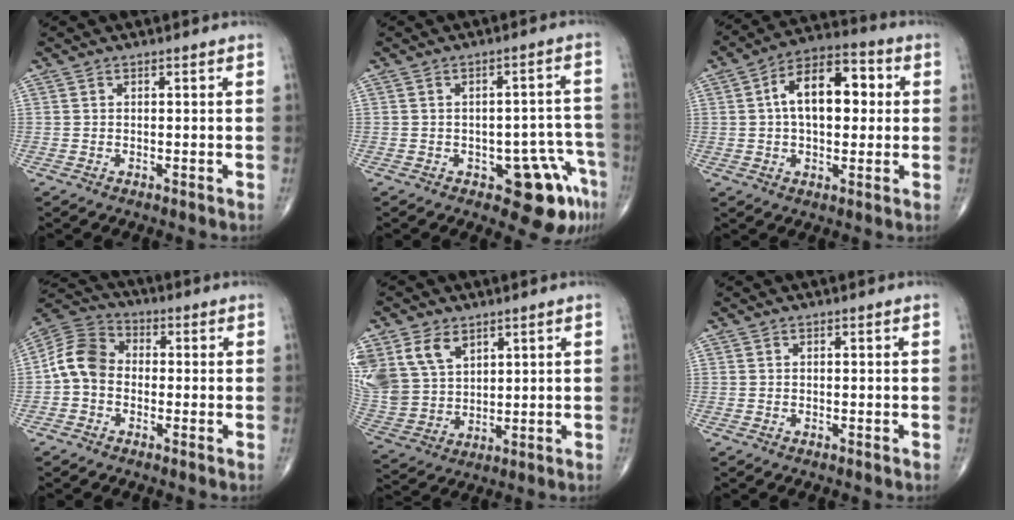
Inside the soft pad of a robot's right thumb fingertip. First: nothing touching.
{"total": 9.7, "force": [-5.0, 4.5, 6.9], "torque": [-0.046, 0.033, -0.056]}
{"total": 14.1, "force": [2.0, 8.1, 11.4], "torque": [-0.161, 0.027, 0.022]}
{"total": 8.7, "force": [-1.1, 6.8, 5.2], "torque": [-0.090, 0.028, -0.037]}
{"total": 15.8, "force": [7.3, 11.2, 8.4], "torque": [-0.185, -0.005, 0.160]}
{"total": 0.0}